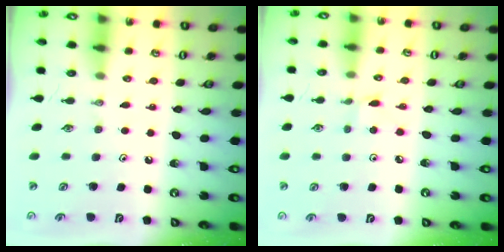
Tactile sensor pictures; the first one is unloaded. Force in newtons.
{"total": 1.1, "press": 1.1, "slide": 0.1}